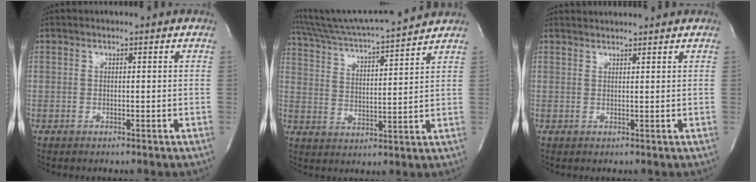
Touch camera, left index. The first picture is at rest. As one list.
[{"total": 15.8, "force": [14.8, -0.5, 5.5], "torque": [-0.107, -0.001, 0.236]}, {"total": 2.9, "force": [2.9, -0.2, 0.1], "torque": [-0.005, 0.018, 0.046]}]